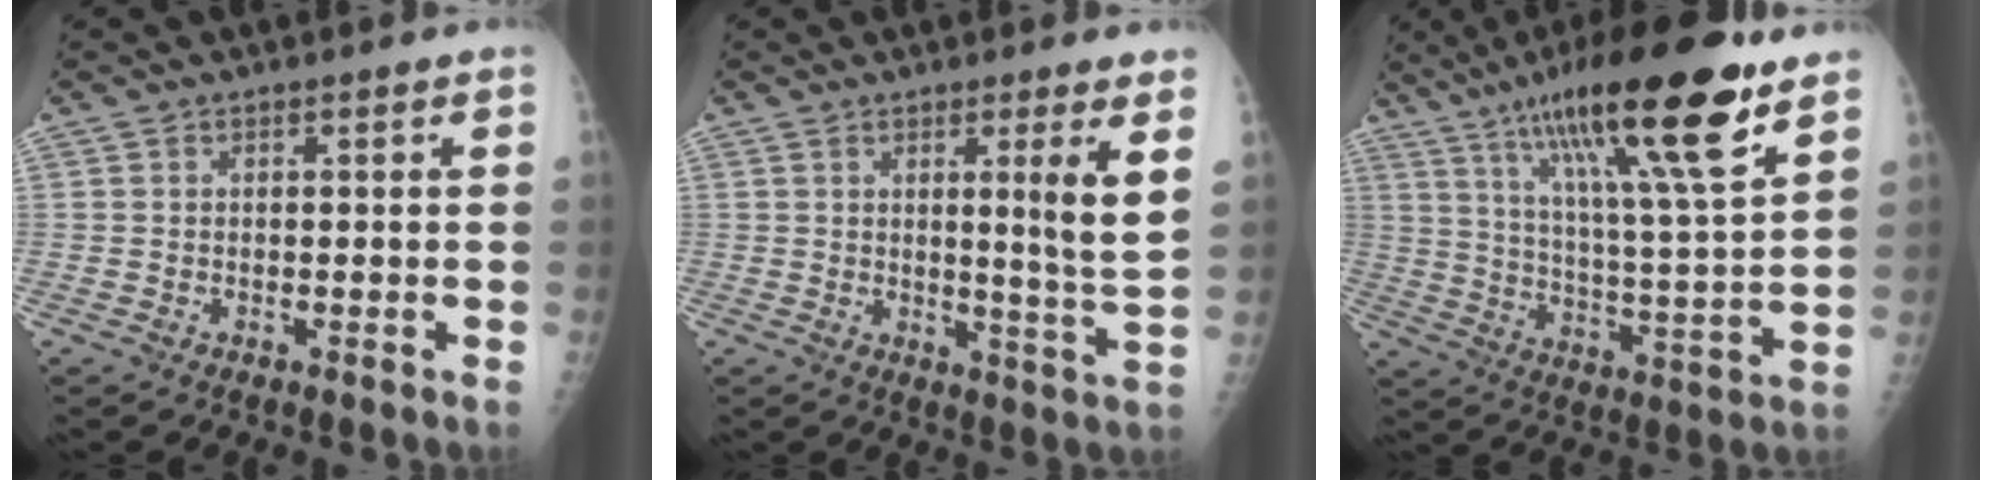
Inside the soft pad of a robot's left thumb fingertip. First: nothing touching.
{"total": 8.4, "force": [3.2, -0.7, 7.7], "torque": [-0.117, -0.034, 0.049]}
{"total": 23.1, "force": [13.9, 3.7, 18.0], "torque": [-0.291, -0.042, 0.230]}